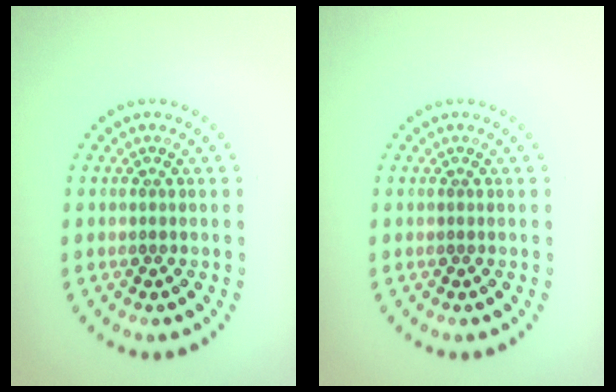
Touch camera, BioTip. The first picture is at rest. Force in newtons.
{"total": 0.0}